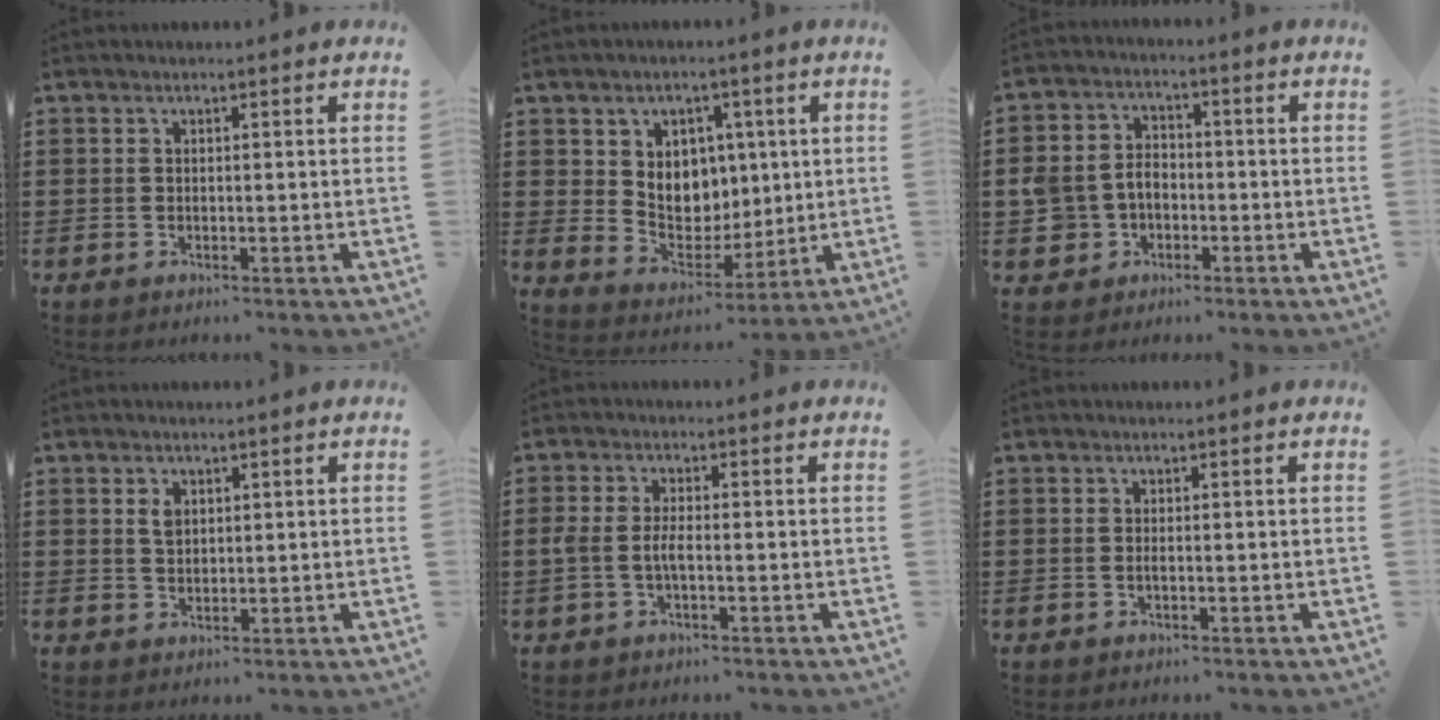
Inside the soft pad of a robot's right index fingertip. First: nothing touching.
{"total": 6.8, "force": [2.3, 6.1, 2.0], "torque": [-0.055, -0.003, 0.043]}
{"total": 5.2, "force": [-1.7, 4.6, 1.9], "torque": [-0.068, 0.010, -0.039]}
{"total": 2.0, "force": [0.9, 1.2, 1.3], "torque": [-0.028, 0.004, 0.016]}
{"total": 3.0, "force": [-0.9, 0.9, 2.7], "torque": [-0.071, -0.005, -0.023]}
{"total": 0.6, "force": [-0.3, 0.0, 0.6], "torque": [-0.011, -0.003, -0.005]}